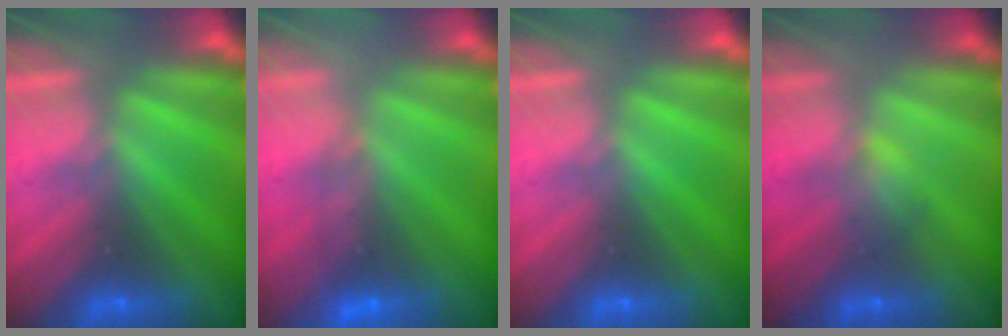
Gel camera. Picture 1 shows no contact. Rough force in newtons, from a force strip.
{"total": 3.9}
{"total": 0.0}
{"total": 2.8}